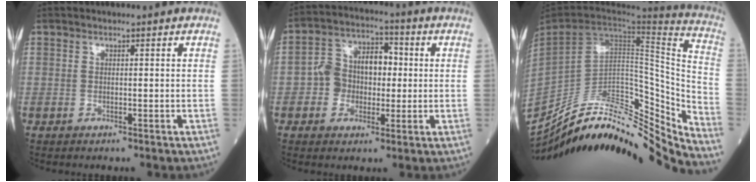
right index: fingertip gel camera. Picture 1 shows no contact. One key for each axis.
{"total": 8.2, "fx": -0.4, "fy": 6.0, "fz": 5.5, "tx": -0.092, "ty": 0.037, "tz": -0.009}
{"total": 29.2, "fx": -25.8, "fy": 4.5, "fz": 12.9, "tx": -0.176, "ty": 0.008, "tz": -0.386}